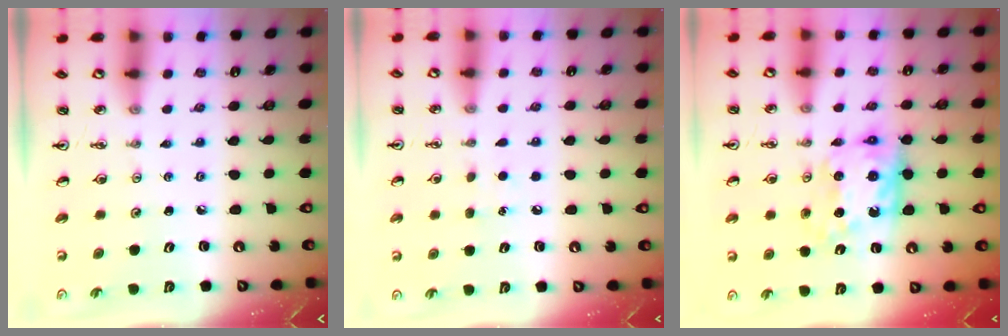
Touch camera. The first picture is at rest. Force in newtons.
{"total": 4.6, "press": 4.6, "slide": 0.6}
{"total": 11.6, "press": 11.6, "slide": 0.5}